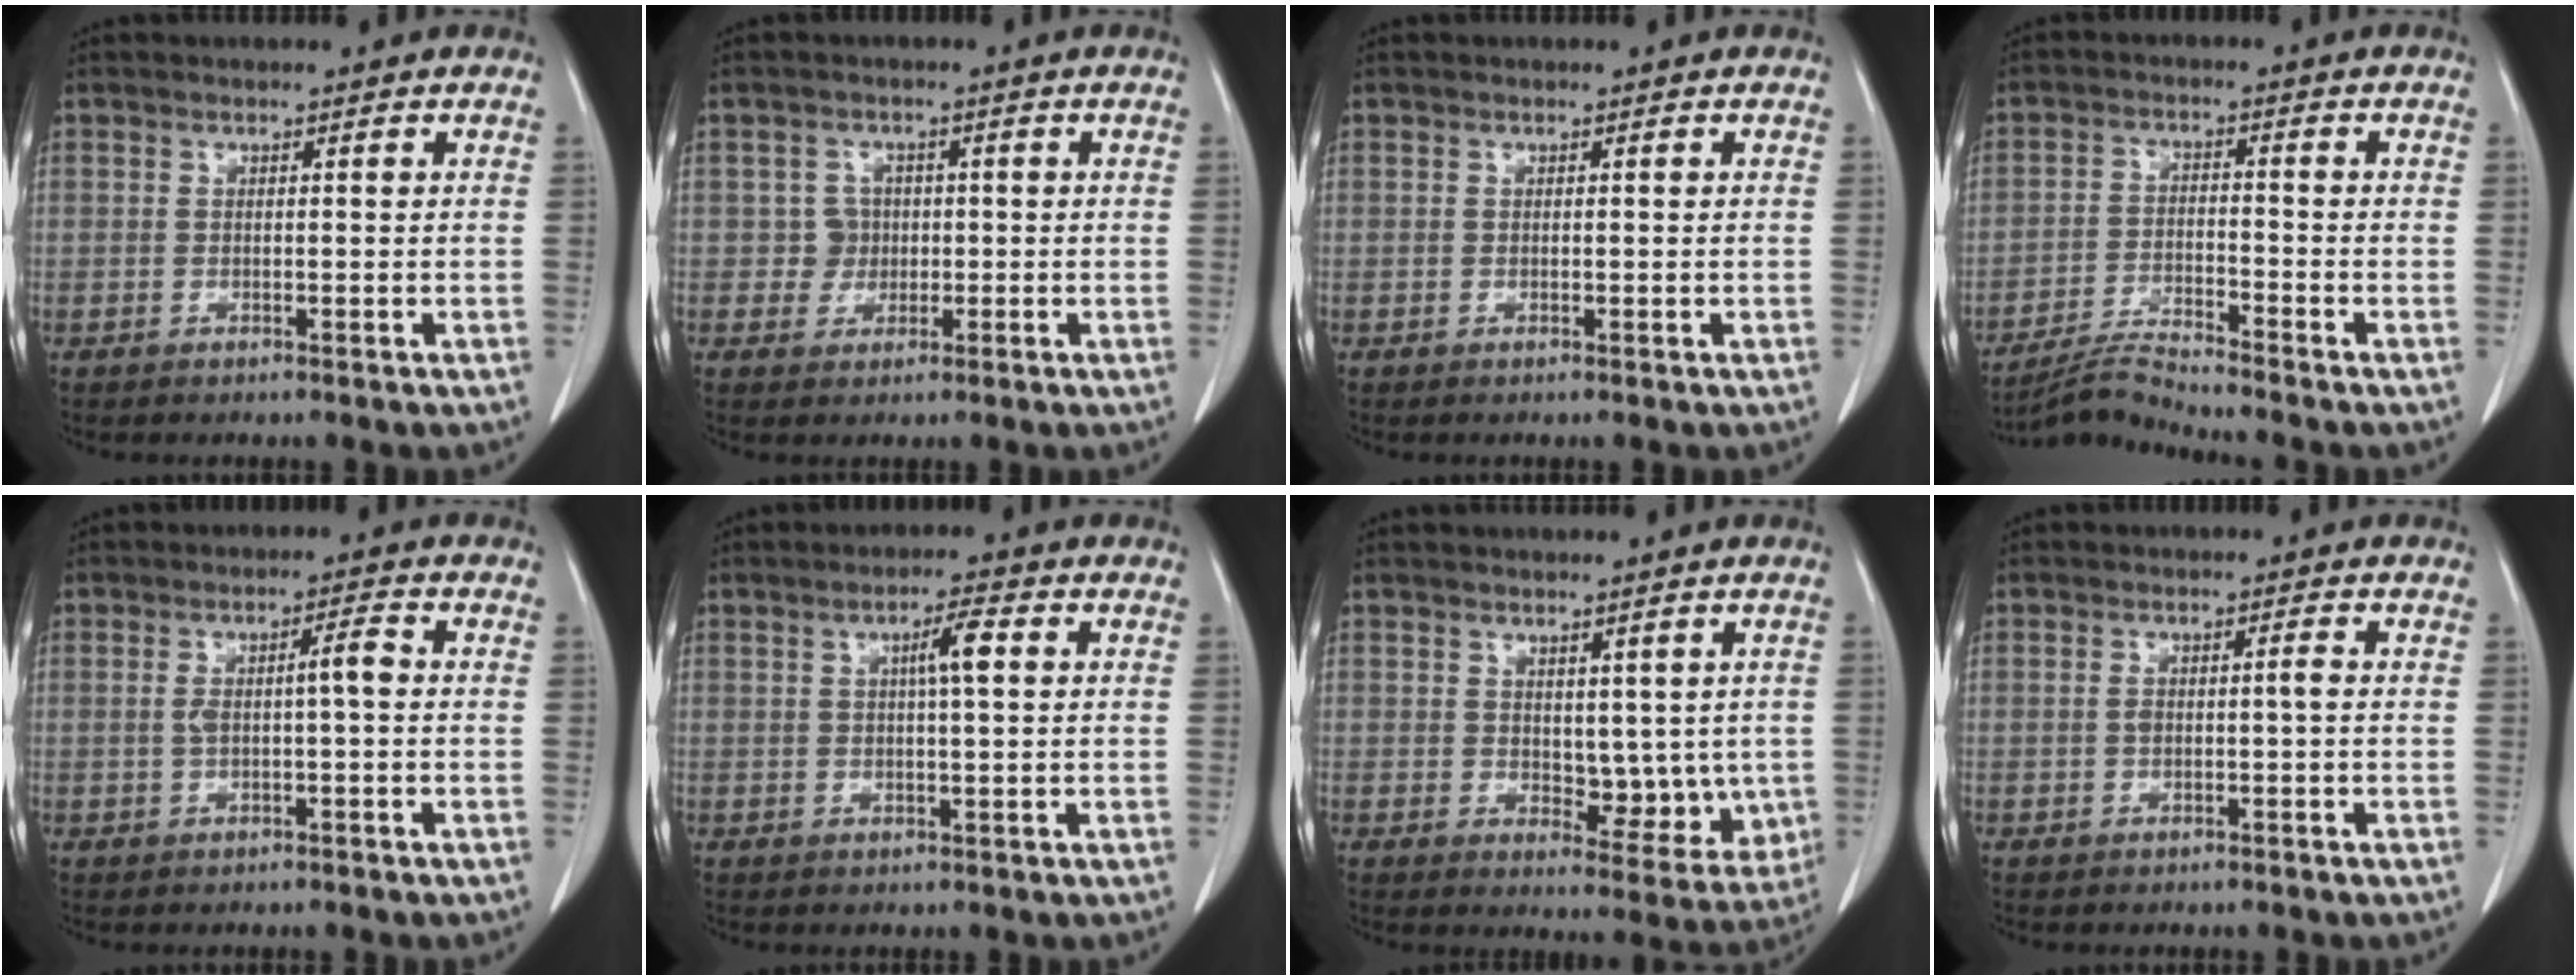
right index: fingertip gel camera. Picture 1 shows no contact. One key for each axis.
{"total": 2.8, "fx": 0.0, "fy": 2.8, "fz": 0.2, "tx": 0.005, "ty": 0.008, "tz": 0.000}
{"total": 0.0}
{"total": 5.5, "fx": -5.2, "fy": -2.0, "fz": 0.4, "tx": -0.019, "ty": -0.018, "tz": -0.099}
{"total": 4.0, "fx": 0.1, "fy": 0.4, "fz": 4.0, "tx": -0.076, "ty": 0.012, "tz": 0.003}
{"total": 4.1, "fx": 0.9, "fy": 0.2, "fz": 3.9, "tx": -0.067, "ty": 0.005, "tz": 0.015}
{"total": 6.9, "fx": 0.3, "fy": 4.2, "fz": 5.5, "tx": -0.048, "ty": -0.007, "tz": 0.017}
{"total": 2.0, "fx": -0.2, "fy": 0.2, "fz": 1.9, "tx": -0.041, "ty": 0.004, "tz": 0.000}